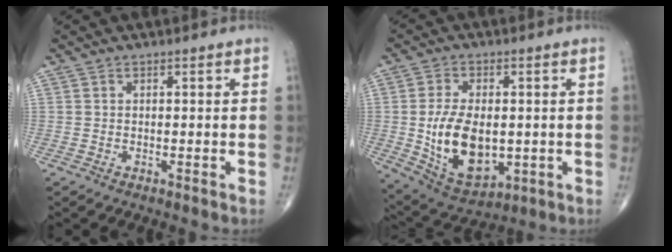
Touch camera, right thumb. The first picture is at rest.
{"total": 14.6, "force": [-1.1, 8.5, 11.8], "torque": [-0.191, -0.009, 0.004]}